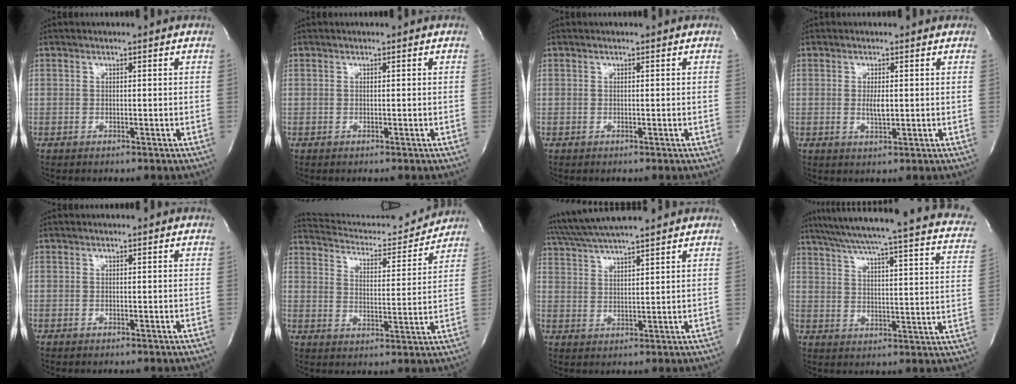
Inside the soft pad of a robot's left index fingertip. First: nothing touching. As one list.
[{"total": 0.0}, {"total": 0.0}, {"total": 2.1, "force": [0.0, 0.7, 2.0], "torque": [-0.038, -0.007, 0.002]}, {"total": 0.0}, {"total": 15.3, "force": [15.0, 1.5, 2.6], "torque": [-0.040, -0.023, 0.209]}, {"total": 12.3, "force": [10.9, 0.5, 5.8], "torque": [-0.110, 0.030, 0.178]}, {"total": 27.9, "force": [22.3, 3.2, 16.5], "torque": [-0.238, -0.019, 0.265]}]